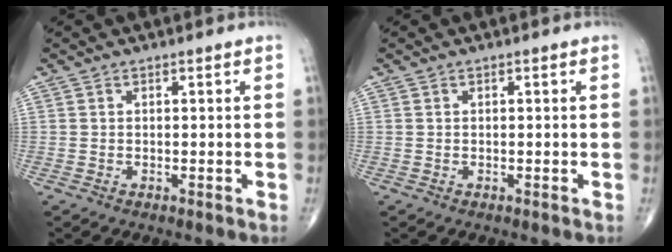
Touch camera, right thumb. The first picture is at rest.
{"total": 0.0}